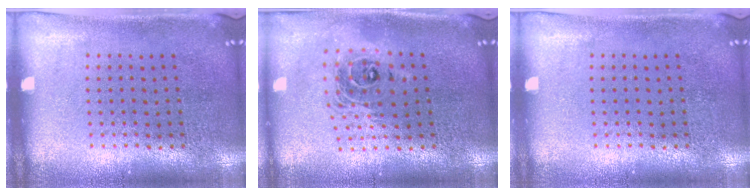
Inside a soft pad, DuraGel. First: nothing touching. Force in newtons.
{"total": 2.0, "press": 1.5, "slide": 1.3}
{"total": 0.0}